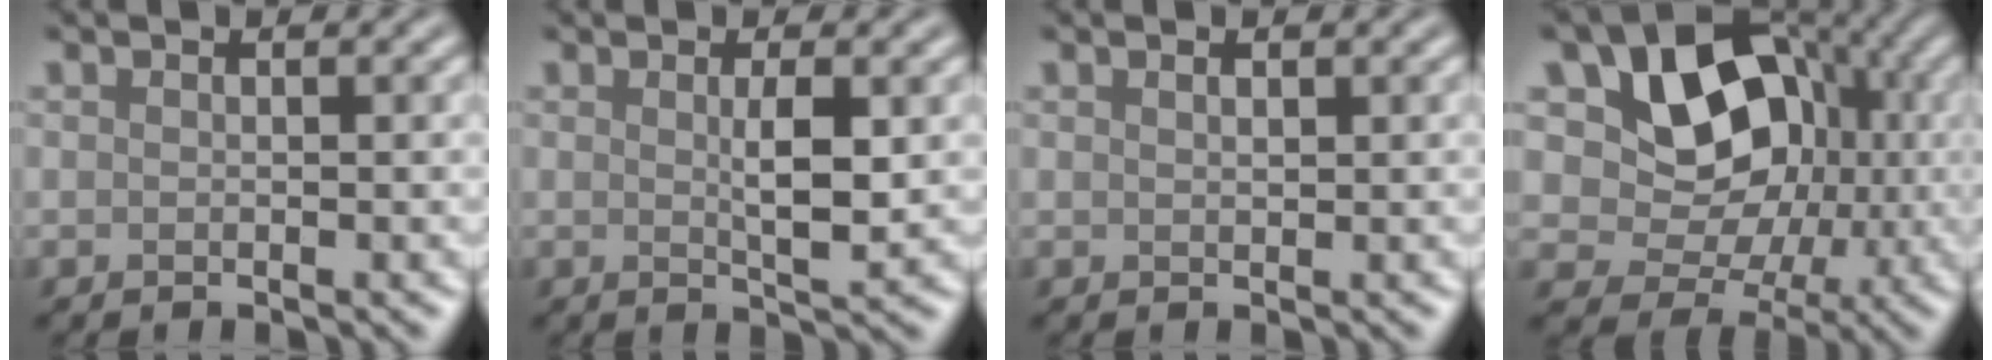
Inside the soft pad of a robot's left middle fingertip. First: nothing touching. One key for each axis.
{"total": 2.8, "fx": 0.4, "fy": 0.6, "fz": 2.8, "tx": -0.051, "ty": -0.003, "tz": 0.007}
{"total": 0.5, "fx": 0.4, "fy": 0.2, "fz": 0.3, "tx": -0.006, "ty": 0.001, "tz": 0.007}
{"total": 10.3, "fx": 2.1, "fy": 7.9, "fz": 6.2, "tx": -0.078, "ty": -0.006, "tz": 0.024}